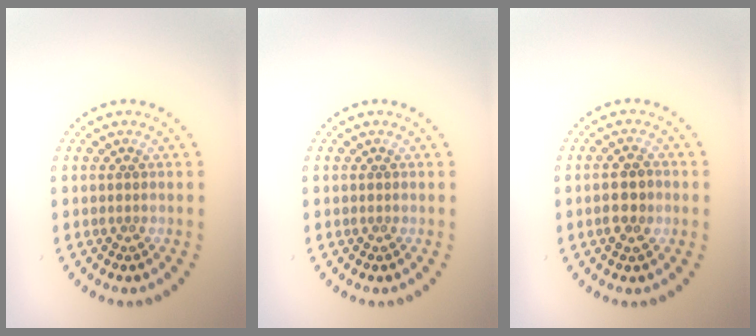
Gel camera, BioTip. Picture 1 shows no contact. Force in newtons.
{"total": 0.0}
{"total": 2.5, "press": 2.5, "slide": 0.2}